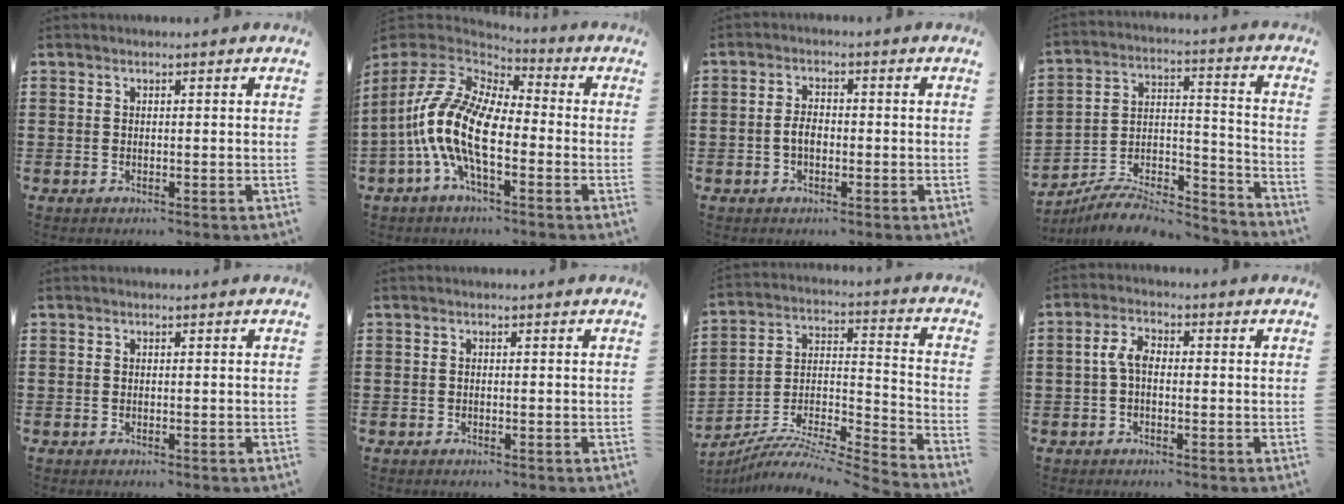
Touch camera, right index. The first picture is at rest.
{"total": 13.8, "force": [-3.9, 6.0, 11.8], "torque": [-0.290, -0.011, -0.087]}
{"total": 2.6, "force": [-0.6, 1.4, 2.1], "torque": [-0.048, 0.001, -0.014]}
{"total": 7.6, "force": [-7.0, 2.0, 2.1], "torque": [-0.028, 0.019, -0.134]}
{"total": 0.0}
{"total": 0.0}
{"total": 7.7, "force": [-7.3, 0.1, 2.7], "torque": [-0.046, -0.001, -0.150]}
{"total": 3.7, "force": [-0.2, 1.8, 3.2], "torque": [-0.078, -0.001, -0.009]}